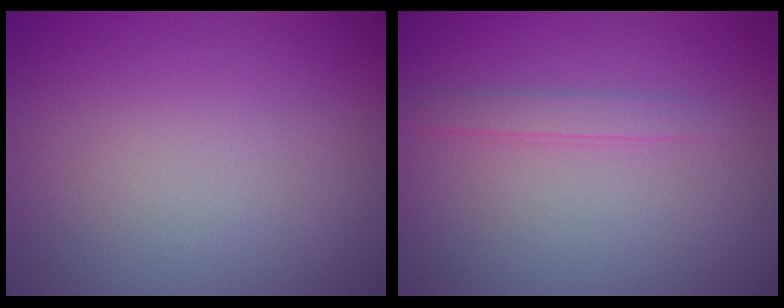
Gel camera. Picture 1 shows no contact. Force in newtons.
{"total": 1.3, "press": 1.3, "slide": 0.0}